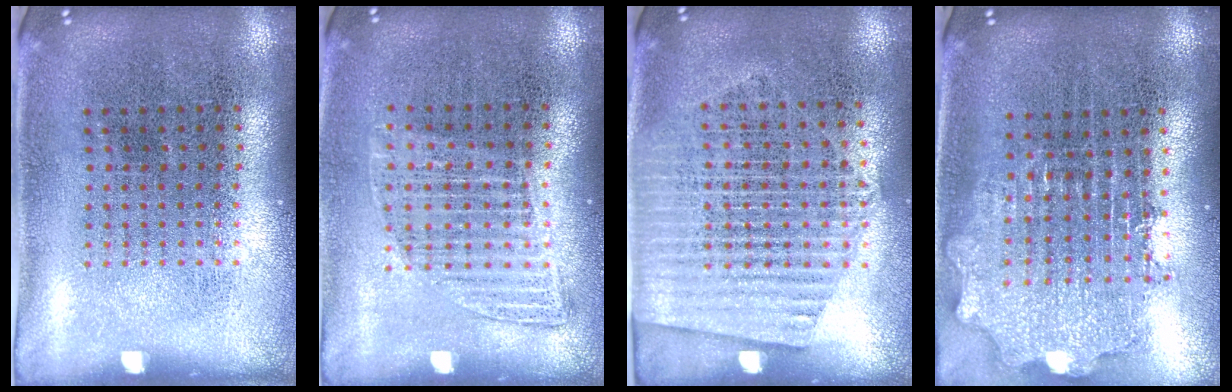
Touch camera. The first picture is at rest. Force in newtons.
{"total": 1.1, "press": 1.0, "slide": 0.5}
{"total": 1.5, "press": 1.4, "slide": 0.7}
{"total": 2.0, "press": 1.6, "slide": 1.2}